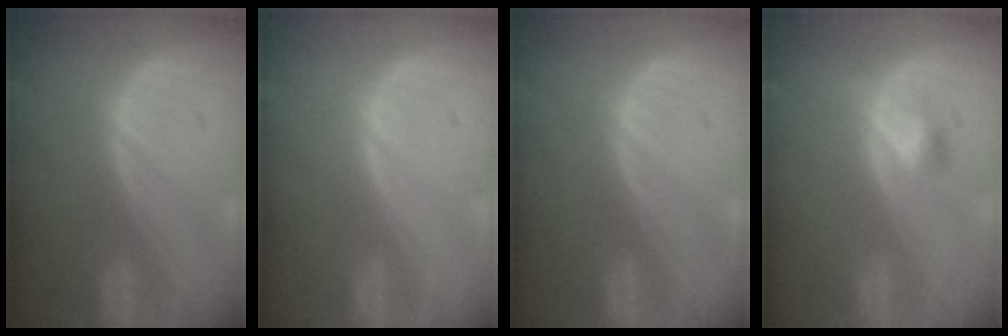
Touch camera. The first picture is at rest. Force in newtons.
{"total": 0.0}
{"total": 0.0}
{"total": 2.4, "press": 2.4, "slide": 0.2}